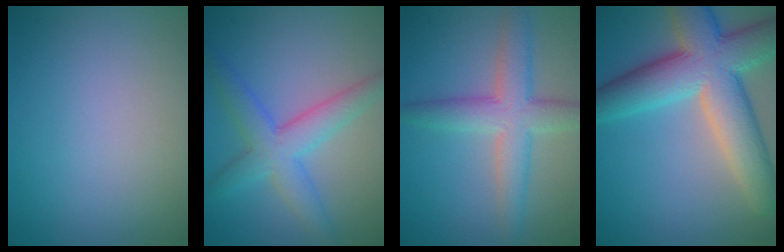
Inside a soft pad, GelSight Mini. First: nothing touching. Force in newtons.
{"total": 4.7, "press": 4.7, "slide": 0.1}
{"total": 4.9, "press": 4.9, "slide": 0.1}
{"total": 10.4, "press": 10.4, "slide": 0.3}